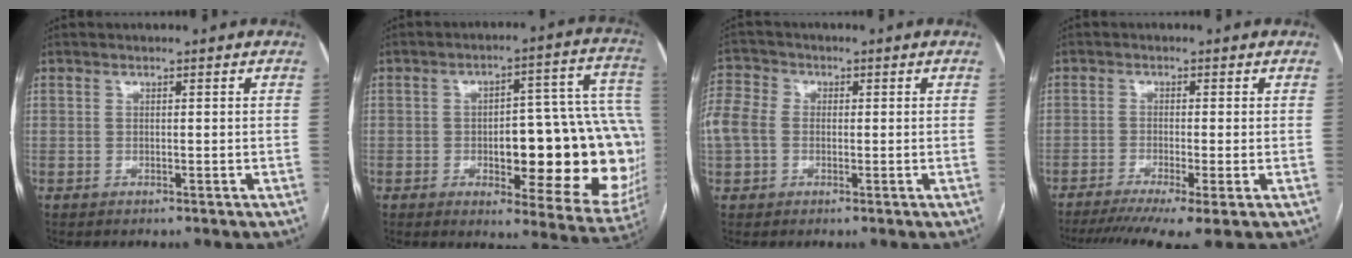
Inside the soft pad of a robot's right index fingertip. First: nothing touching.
{"total": 24.7, "force": [-3.4, 7.7, 23.2], "torque": [-0.205, 0.039, -0.020]}
{"total": 15.4, "force": [0.7, 13.3, 7.6], "torque": [-0.250, 0.054, 0.015]}
{"total": 9.2, "force": [-6.2, 0.5, 6.7], "torque": [-0.106, -0.012, -0.099]}